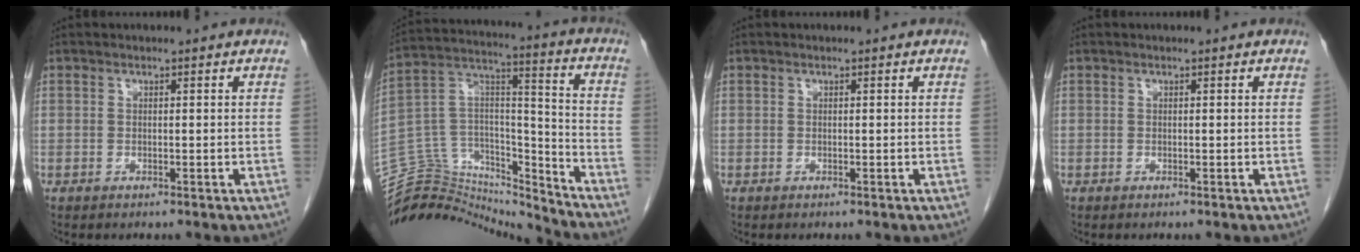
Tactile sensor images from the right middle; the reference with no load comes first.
{"total": 20.5, "force": [-19.9, 4.8, 2.1], "torque": [-0.044, 0.076, -0.321]}
{"total": 0.0}
{"total": 0.0}